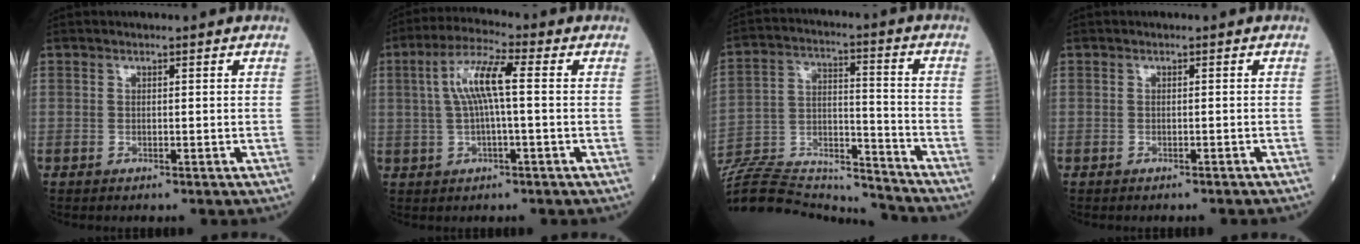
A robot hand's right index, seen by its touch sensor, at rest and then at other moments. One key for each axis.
{"total": 7.7, "fx": 1.0, "fy": 0.9, "fz": 7.5, "tx": -0.154, "ty": 0.021, "tz": 0.016}
{"total": 22.6, "fx": -21.8, "fy": 2.7, "fz": 5.4, "tx": -0.138, "ty": 0.008, "tz": -0.352}
{"total": 1.5, "fx": -1.4, "fy": 0.0, "fz": 0.5, "tx": -0.009, "ty": -0.001, "tz": -0.015}